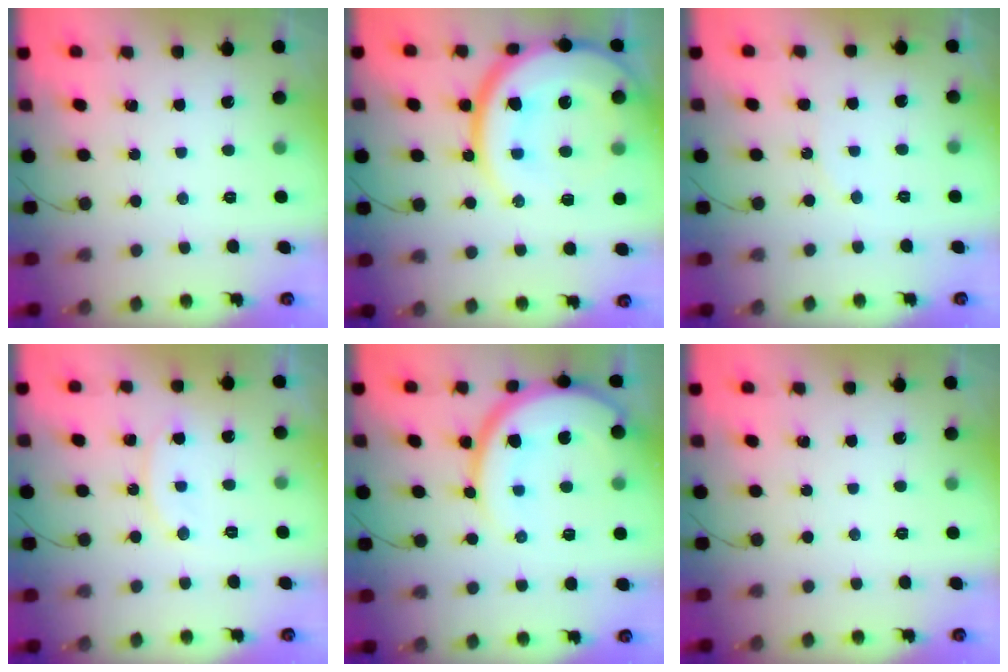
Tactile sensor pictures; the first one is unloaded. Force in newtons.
{"total": 28.1, "press": 27.7, "slide": 4.8}
{"total": 5.3, "press": 5.3, "slide": 0.6}
{"total": 9.1, "press": 9.1, "slide": 0.1}
{"total": 15.7, "press": 15.6, "slide": 1.4}
{"total": 0.0}